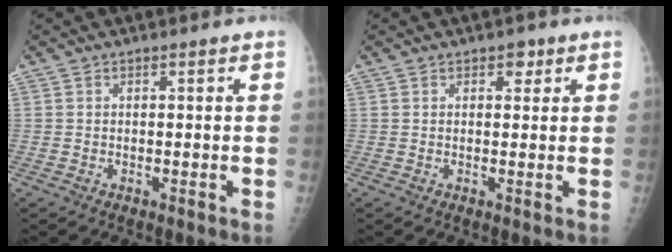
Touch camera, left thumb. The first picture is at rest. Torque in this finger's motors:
{"motor_torque": [0.76, 0.09, 0.33, 0.03, 0.07]}